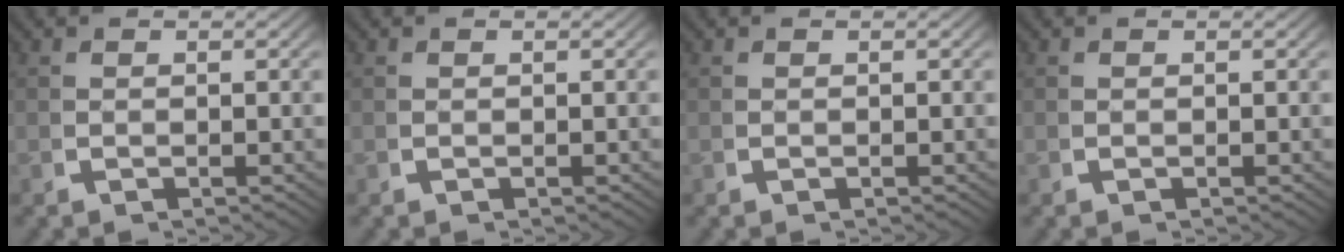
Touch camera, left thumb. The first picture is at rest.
{"total": 0.0}
{"total": 0.0}
{"total": 0.0}